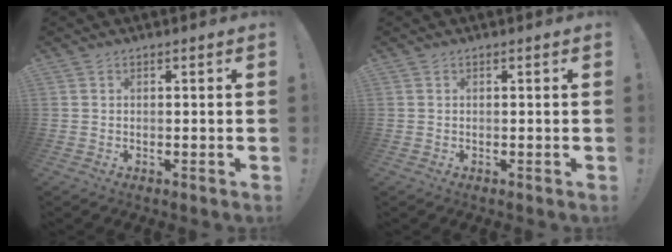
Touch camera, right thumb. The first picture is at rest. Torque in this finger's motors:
{"motor_torque": [-0.31, -0.31, 0.00, 0.00, 0.00]}